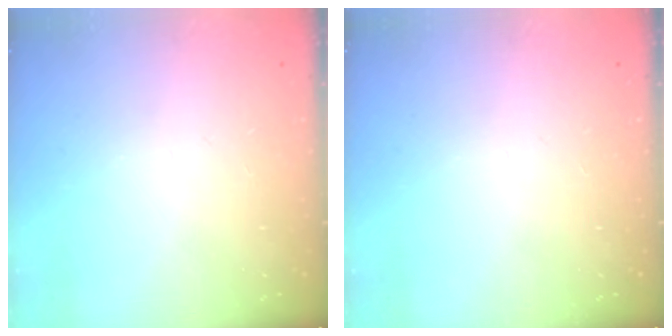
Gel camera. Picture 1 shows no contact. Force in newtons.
{"total": 0.0}